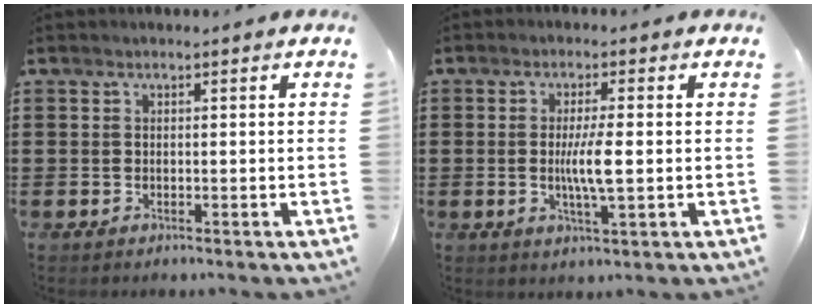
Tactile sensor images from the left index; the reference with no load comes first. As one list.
[{"total": 4.9, "force": [-0.2, 0.6, 4.9], "torque": [-0.095, -0.004, -0.009]}]